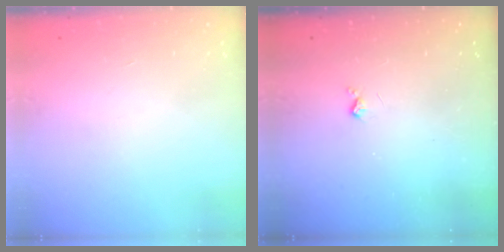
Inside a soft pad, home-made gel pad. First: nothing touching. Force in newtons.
{"total": 2.6, "press": 2.6, "slide": 0.5}